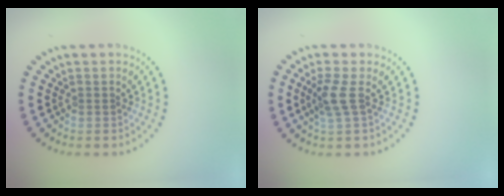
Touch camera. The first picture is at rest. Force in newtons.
{"total": 2.1, "press": 1.7, "slide": 1.2}